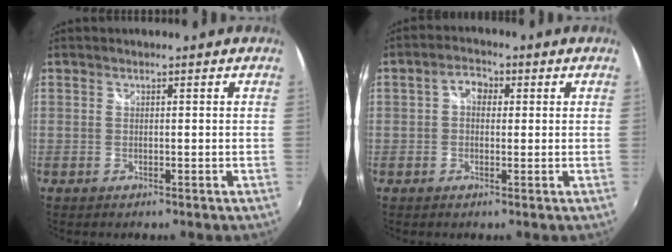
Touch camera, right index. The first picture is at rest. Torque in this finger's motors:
{"motor_torque": [0.37, 0.09, 0.15, 0.03]}